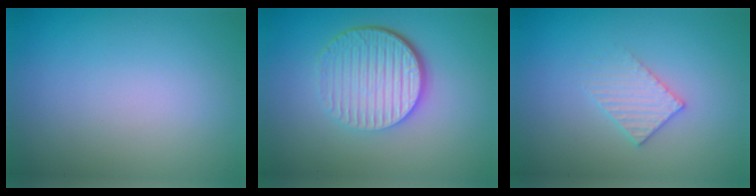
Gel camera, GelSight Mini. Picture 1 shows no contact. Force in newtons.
{"total": 6.3, "press": 4.2, "slide": 4.6}
{"total": 2.1, "press": 2.0, "slide": 0.3}